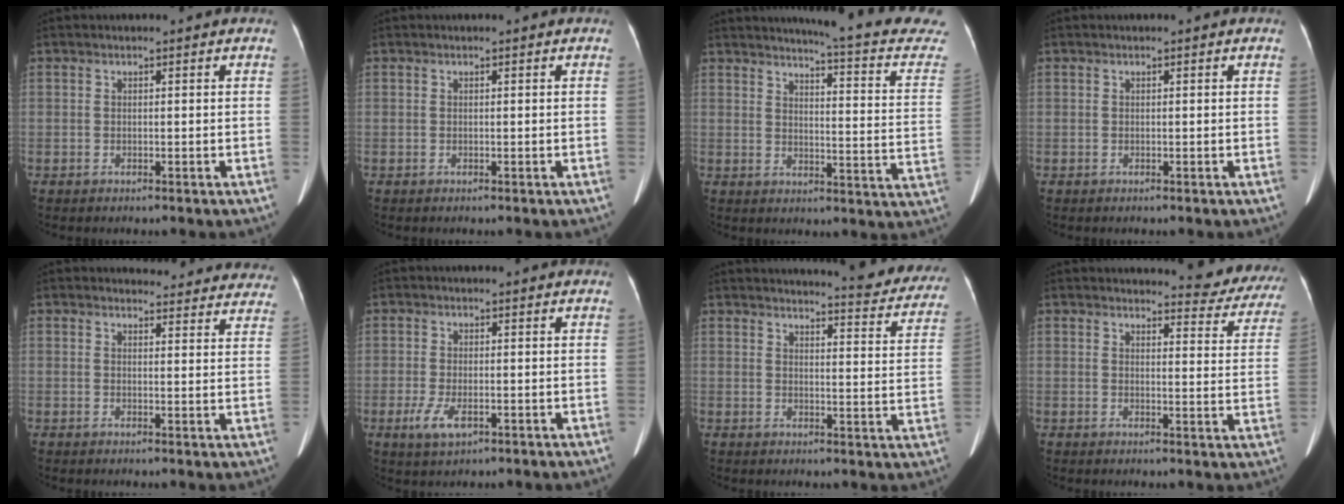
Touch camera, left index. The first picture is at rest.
{"total": 0.0}
{"total": 17.3, "force": [15.9, 0.7, 6.8], "torque": [-0.083, -0.083, 0.164]}
{"total": 0.0}
{"total": 14.2, "force": [13.6, 3.8, 1.6], "torque": [0.019, -0.035, 0.126]}
{"total": 4.2, "force": [-1.7, 1.8, 3.4], "torque": [-0.078, -0.008, -0.024]}
{"total": 15.3, "force": [14.6, 1.6, 4.2], "torque": [-0.033, -0.068, 0.146]}
{"total": 10.3, "force": [10.0, 2.0, 1.6], "torque": [0.006, -0.044, 0.088]}